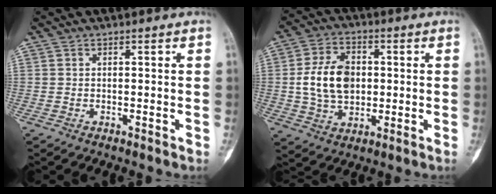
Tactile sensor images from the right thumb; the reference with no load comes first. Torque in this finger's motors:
{"motor_torque": [1.33, 1.41, 0.44, -0.36, 0.08]}